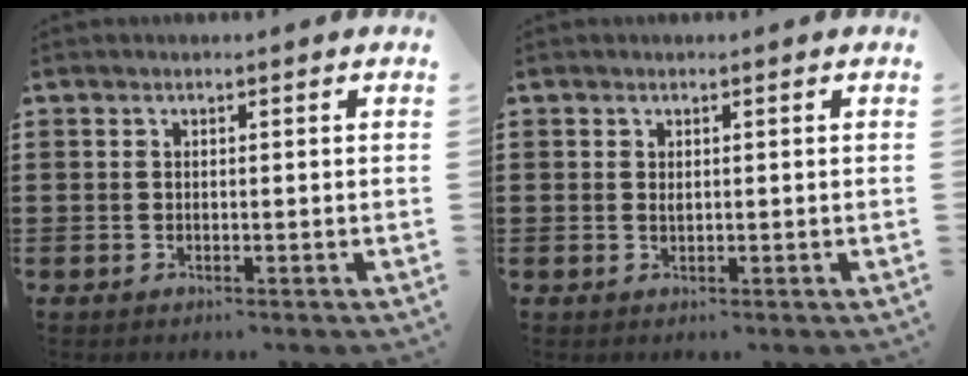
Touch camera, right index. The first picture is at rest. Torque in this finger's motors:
{"motor_torque": [1.01, 1.12, 0.04, -0.05]}